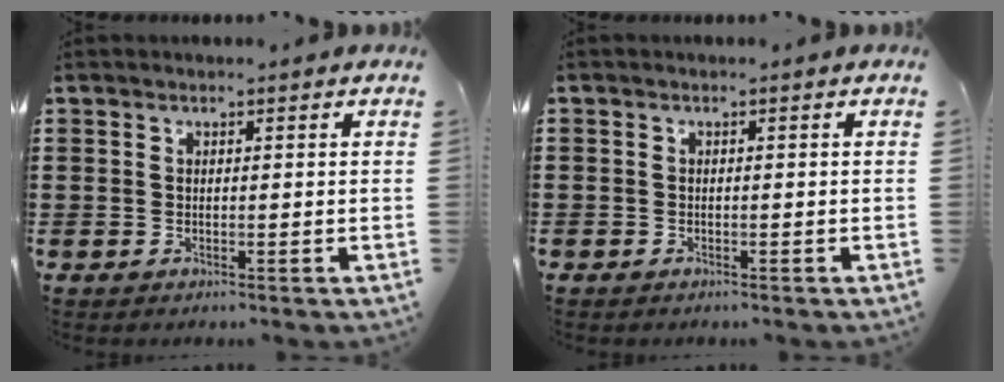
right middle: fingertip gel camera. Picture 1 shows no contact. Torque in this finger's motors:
{"motor_torque": [-0.12, 0.19, -0.21, -0.21]}